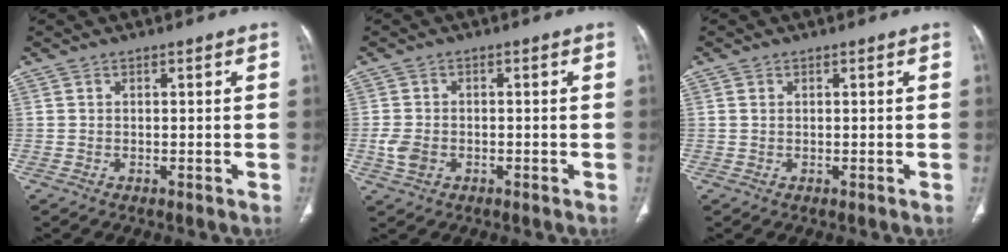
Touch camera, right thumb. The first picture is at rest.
{"total": 3.7, "force": [-1.1, 2.8, 2.2], "torque": [-0.049, 0.005, -0.018]}
{"total": 0.8, "force": [0.3, 0.6, 0.5], "torque": [-0.009, 0.000, 0.007]}